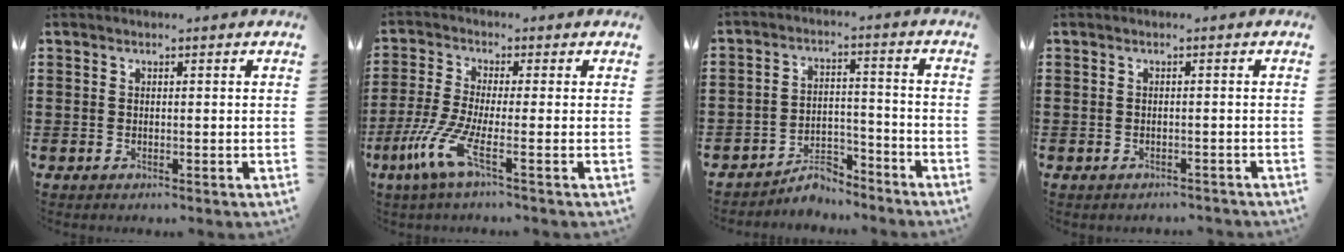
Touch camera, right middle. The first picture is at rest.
{"total": 6.7, "force": [-2.9, 0.4, 6.0], "torque": [-0.145, -0.020, -0.062]}
{"total": 6.1, "force": [-5.8, 1.7, 0.8], "torque": [-0.011, 0.019, -0.114]}
{"total": 0.8, "force": [-0.8, 0.2, 0.1], "torque": [-0.006, -0.002, -0.017]}